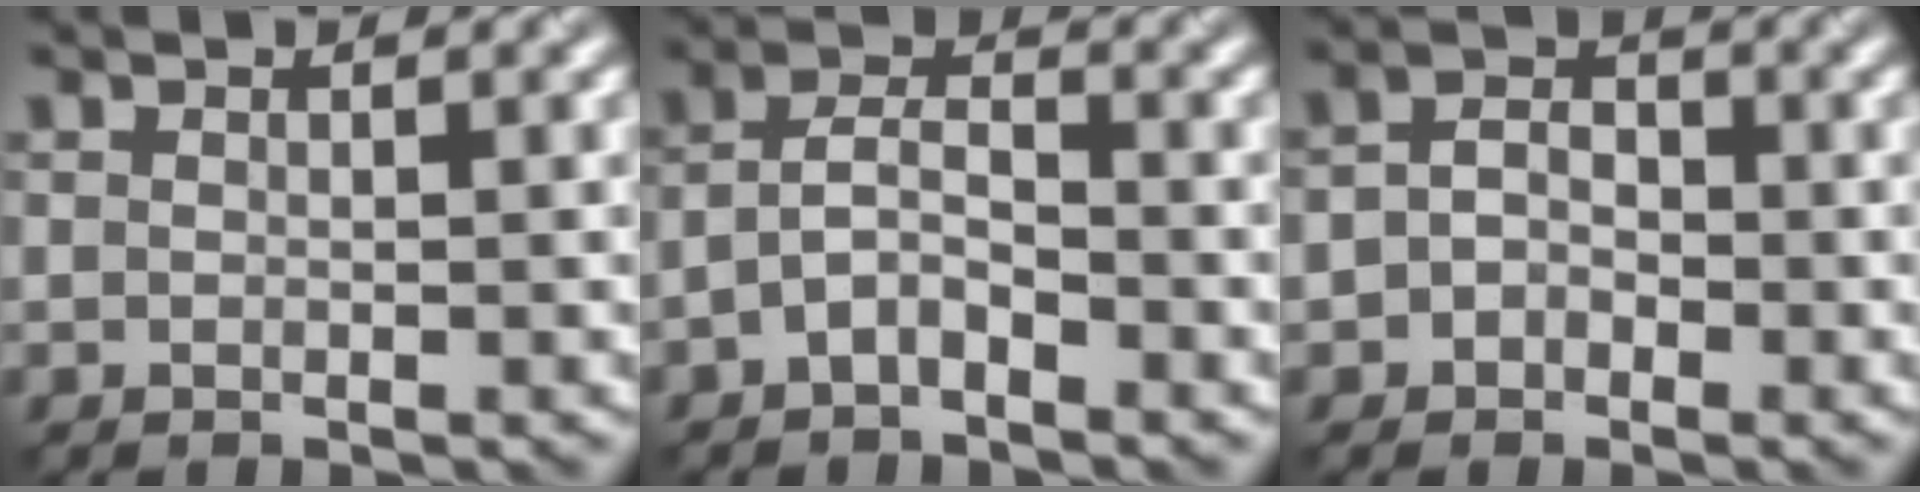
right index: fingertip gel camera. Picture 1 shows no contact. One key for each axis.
{"total": 2.8, "fx": -1.5, "fy": 1.3, "fz": 2.1, "tx": -0.040, "ty": 0.011, "tz": -0.037}
{"total": 2.4, "fx": -0.8, "fy": 1.9, "fz": 1.2, "tx": -0.020, "ty": 0.005, "tz": -0.024}